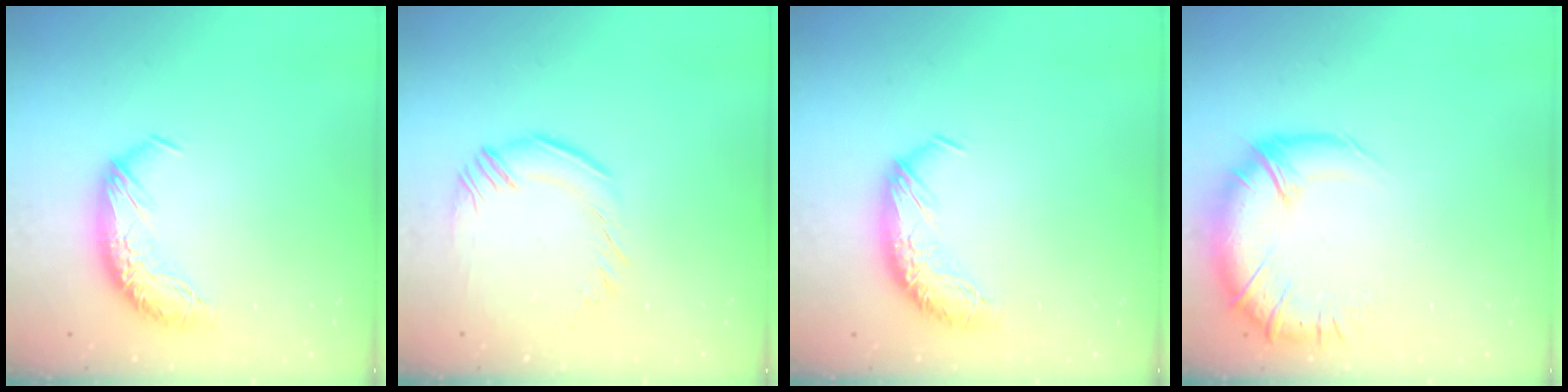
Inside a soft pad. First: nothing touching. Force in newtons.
{"total": 1.2, "press": 0.8, "slide": 0.9}
{"total": 0.0}
{"total": 2.7, "press": 0.1, "slide": 2.7}